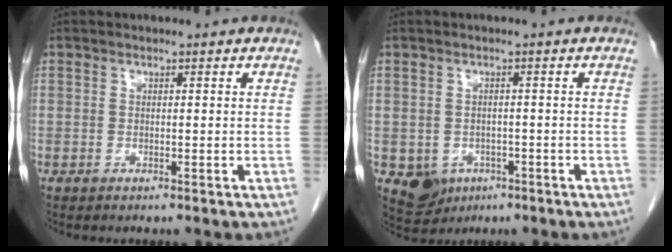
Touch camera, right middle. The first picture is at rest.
{"total": 5.4, "force": [-2.5, 4.6, 1.4], "torque": [-0.022, 0.005, -0.028]}